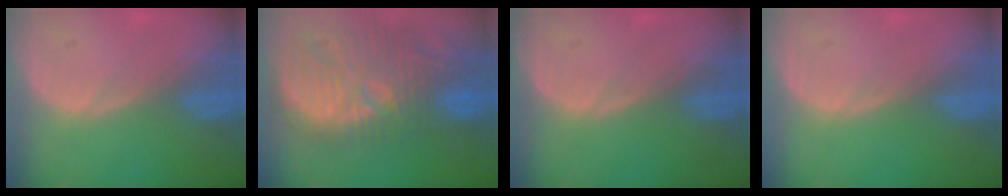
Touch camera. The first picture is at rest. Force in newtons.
{"total": 13.6, "press": 12.6, "slide": 5.2}
{"total": 0.0}
{"total": 0.0}